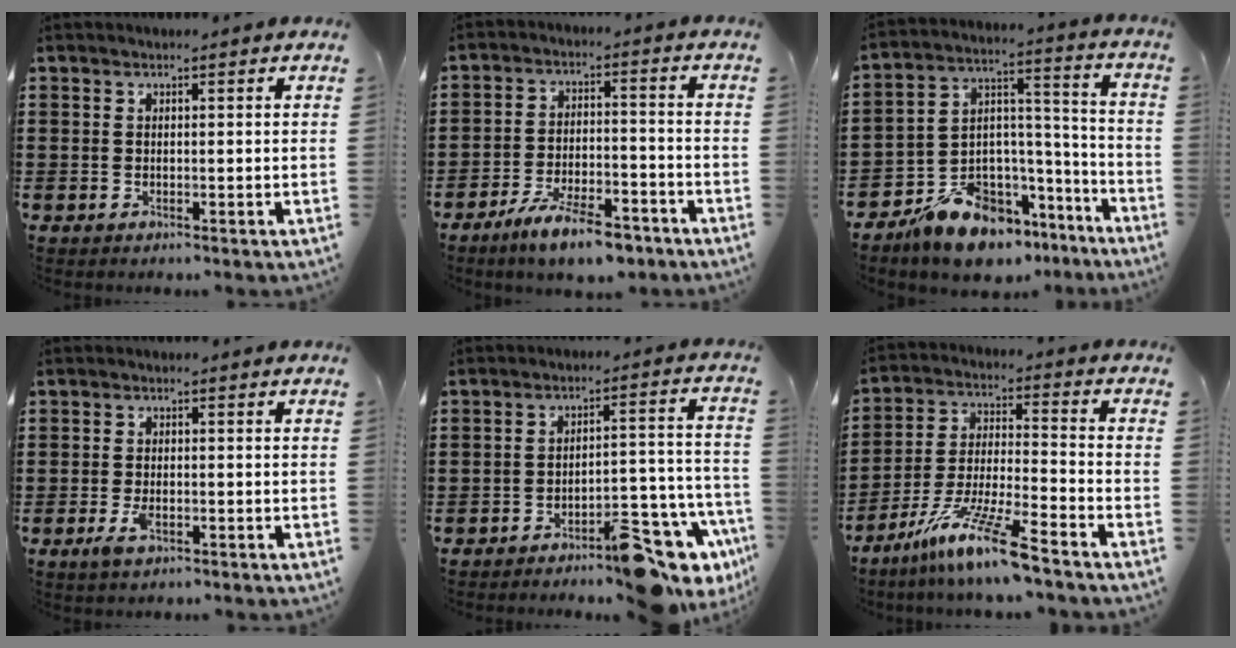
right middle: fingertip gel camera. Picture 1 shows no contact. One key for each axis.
{"total": 8.6, "fx": -7.0, "fy": 1.6, "fz": 4.8, "tx": -0.093, "ty": 0.008, "tz": -0.132}
{"total": 11.0, "fx": -8.8, "fy": 5.8, "fz": 3.3, "tx": -0.069, "ty": 0.035, "tz": -0.160}
{"total": 2.9, "fx": -1.1, "fy": 1.3, "fz": 2.4, "tx": -0.057, "ty": -0.005, "tz": -0.023}
{"total": 10.9, "fx": -8.6, "fy": 2.8, "fz": 6.0, "tx": -0.067, "ty": 0.024, "tz": -0.158}
{"total": 11.4, "fx": -8.6, "fy": 0.4, "fz": 7.4, "tx": -0.148, "ty": 0.004, "tz": -0.169}